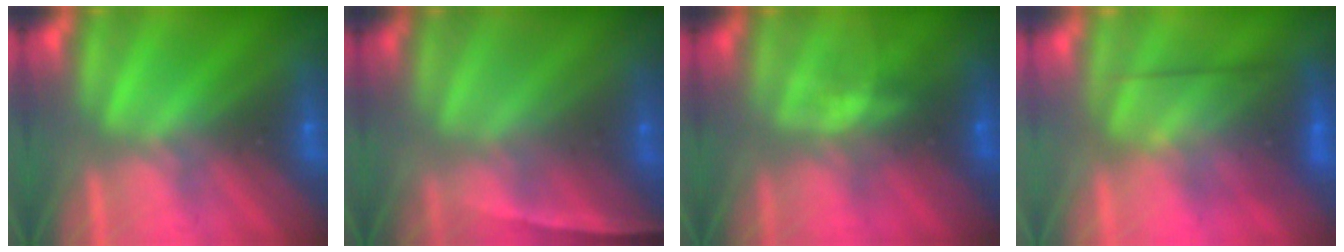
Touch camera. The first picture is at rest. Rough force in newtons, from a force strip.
{"total": 1.6}
{"total": 4.6}
{"total": 3.5}